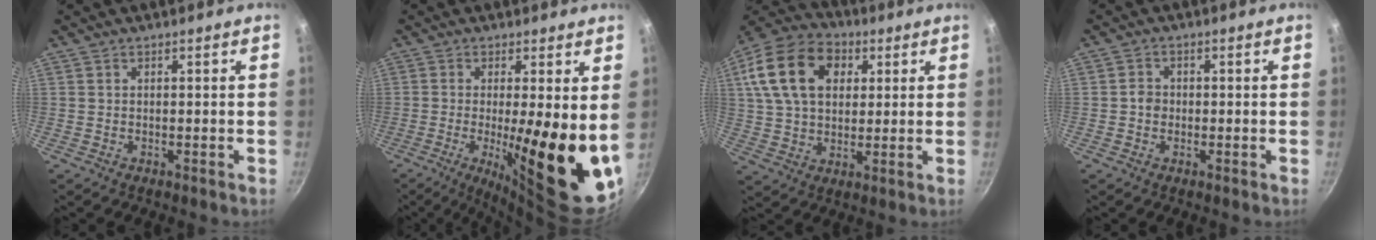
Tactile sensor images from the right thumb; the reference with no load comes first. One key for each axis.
{"total": 18.1, "fx": -1.2, "fy": 4.6, "fz": 17.5, "tx": -0.233, "ty": -0.032, "tz": -0.010}
{"total": 18.8, "fx": 5.8, "fy": 13.0, "fz": 12.2, "tx": -0.206, "ty": 0.014, "tz": 0.092}
{"total": 2.3, "fx": -0.3, "fy": 2.0, "fz": 1.0, "tx": -0.010, "ty": 0.009, "tz": -0.007}